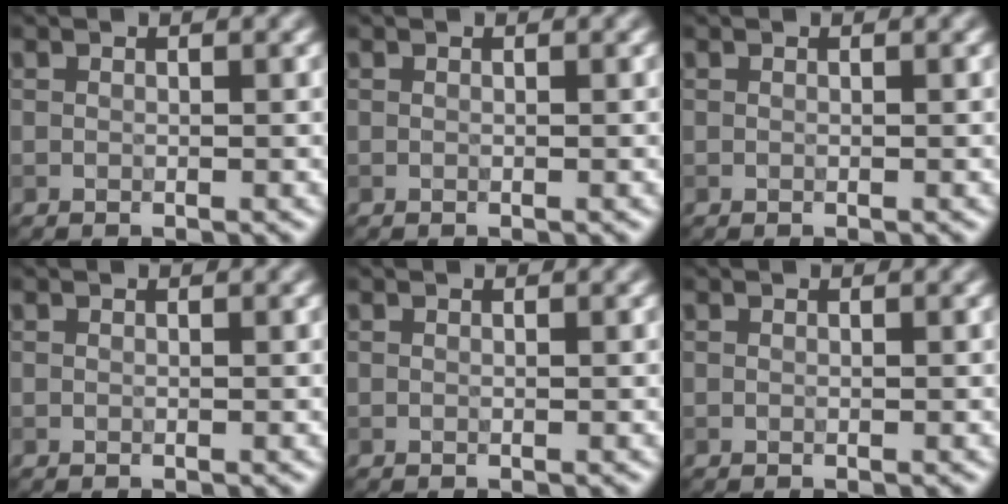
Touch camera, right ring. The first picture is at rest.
{"total": 0.0}
{"total": 0.0}
{"total": 0.0}
{"total": 0.0}
{"total": 0.0}